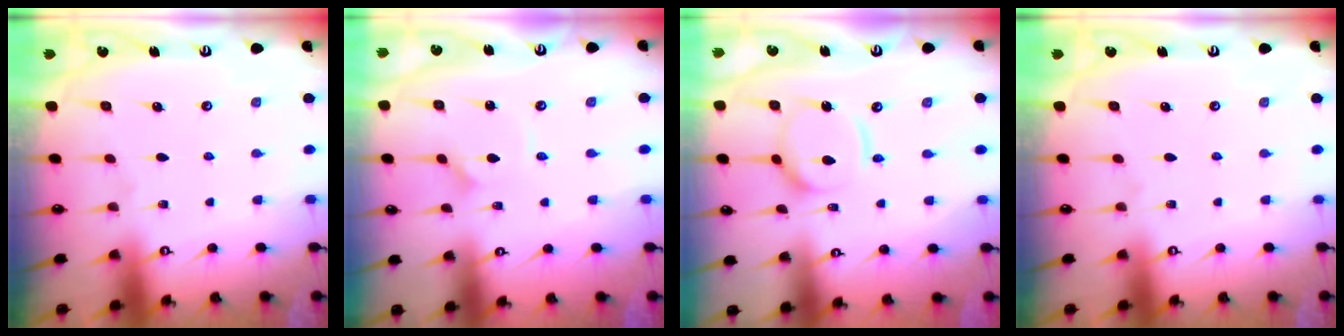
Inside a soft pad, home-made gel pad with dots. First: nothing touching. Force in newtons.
{"total": 2.1, "press": 2.1, "slide": 0.2}
{"total": 12.4, "press": 12.3, "slide": 1.3}
{"total": 0.0}